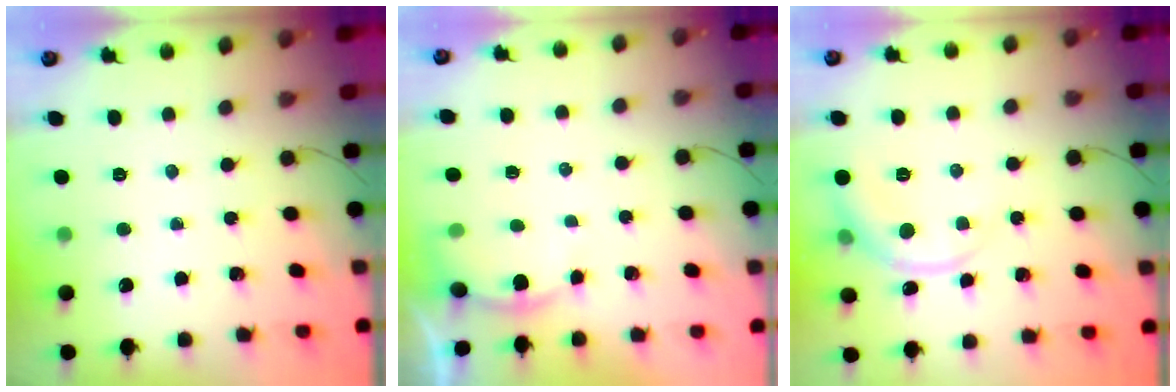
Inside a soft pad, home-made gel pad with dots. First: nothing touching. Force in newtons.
{"total": 5.0, "press": 4.9, "slide": 0.8}
{"total": 6.8, "press": 6.7, "slide": 1.0}